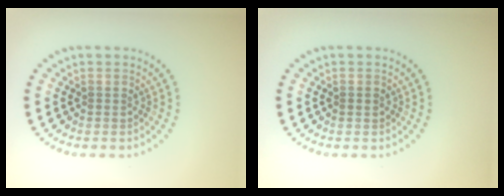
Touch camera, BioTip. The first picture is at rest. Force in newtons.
{"total": 0.5, "press": 0.5, "slide": 0.1}